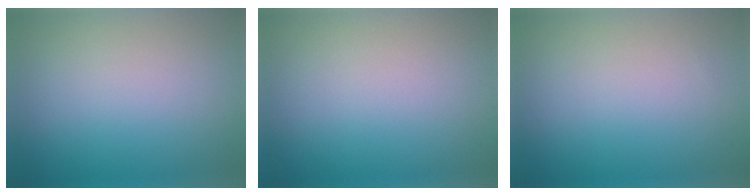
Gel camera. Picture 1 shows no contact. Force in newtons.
{"total": 0.0}
{"total": 0.0}